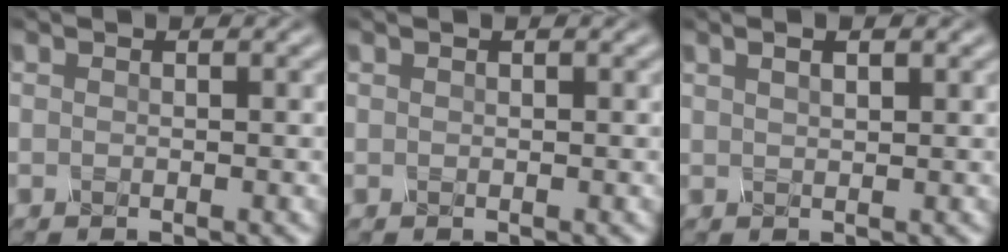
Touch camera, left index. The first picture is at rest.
{"total": 0.0}
{"total": 2.7, "force": [1.4, 1.0, 2.1], "torque": [-0.024, 0.007, 0.007]}